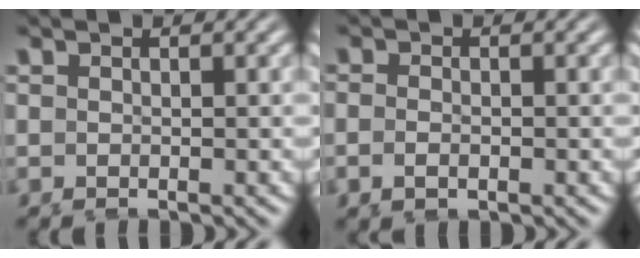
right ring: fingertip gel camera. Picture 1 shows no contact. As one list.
[{"total": 1.8, "force": [-0.9, 1.2, 1.0], "torque": [-0.030, -0.008, -0.017]}]